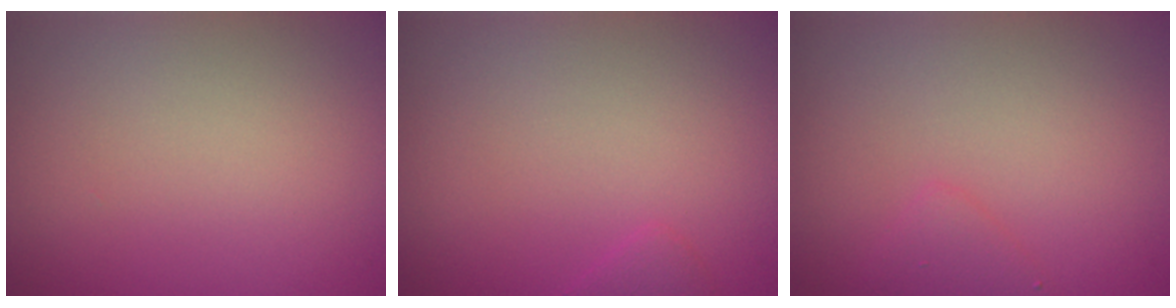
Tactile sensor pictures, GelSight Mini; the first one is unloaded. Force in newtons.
{"total": 0.9, "press": 0.9, "slide": 0.1}
{"total": 1.4, "press": 1.4, "slide": 0.1}